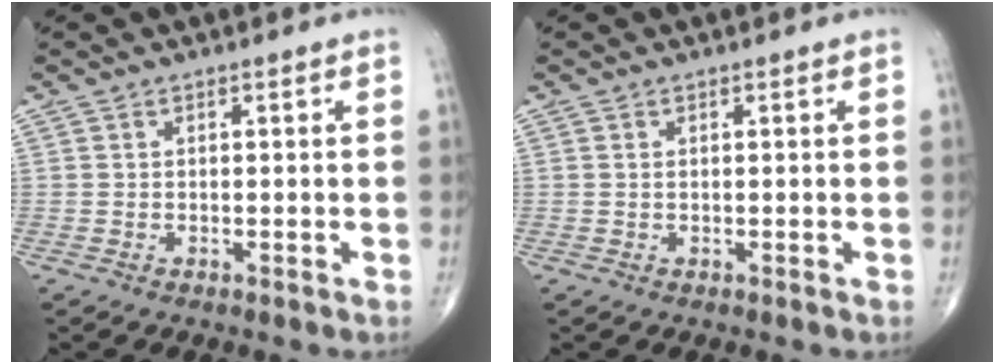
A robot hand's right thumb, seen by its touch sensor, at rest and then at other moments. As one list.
[{"total": 0.0}]